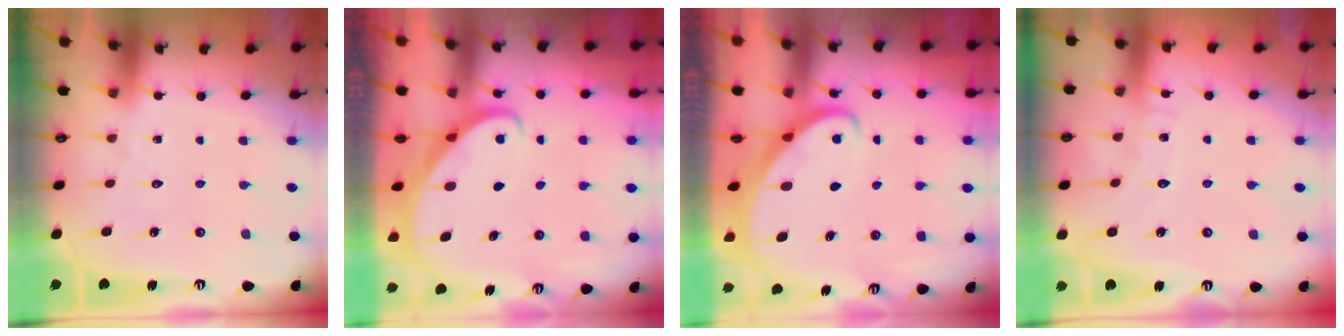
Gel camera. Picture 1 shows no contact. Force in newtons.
{"total": 2.8, "press": 2.8, "slide": 0.3}
{"total": 2.5, "press": 2.5, "slide": 0.3}
{"total": 5.0, "press": 5.0, "slide": 0.6}